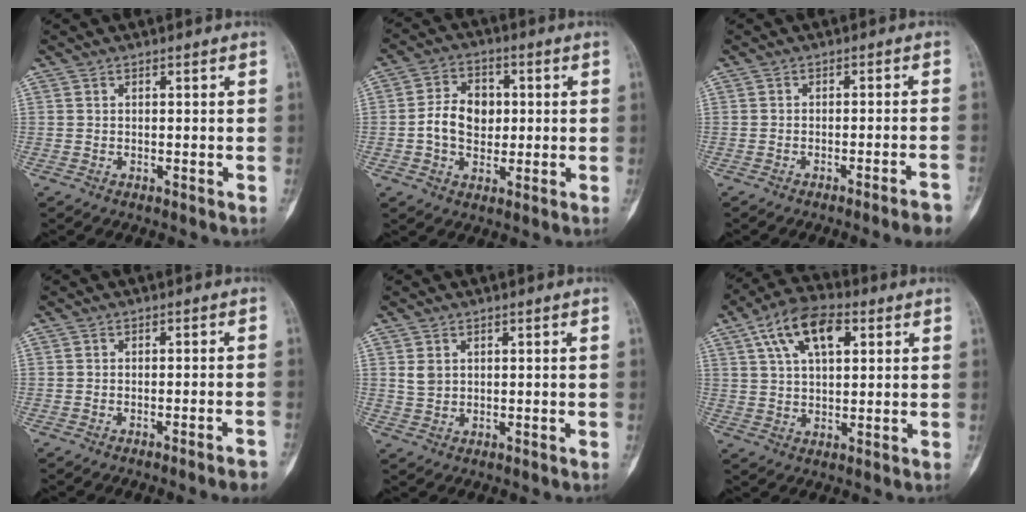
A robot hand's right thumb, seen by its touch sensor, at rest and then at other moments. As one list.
[{"total": 8.7, "force": [0.0, 6.5, 5.8], "torque": [-0.077, 0.012, -0.006]}, {"total": 5.7, "force": [-4.2, -0.2, 3.8], "torque": [-0.046, 0.024, -0.051]}, {"total": 4.0, "force": [-3.0, -0.2, 2.6], "torque": [-0.033, 0.020, -0.032]}, {"total": 2.4, "force": [0.8, 1.8, 1.3], "torque": [-0.020, -0.002, 0.023]}, {"total": 12.0, "force": [4.9, 6.0, 9.2], "torque": [-0.156, 0.008, 0.082]}]